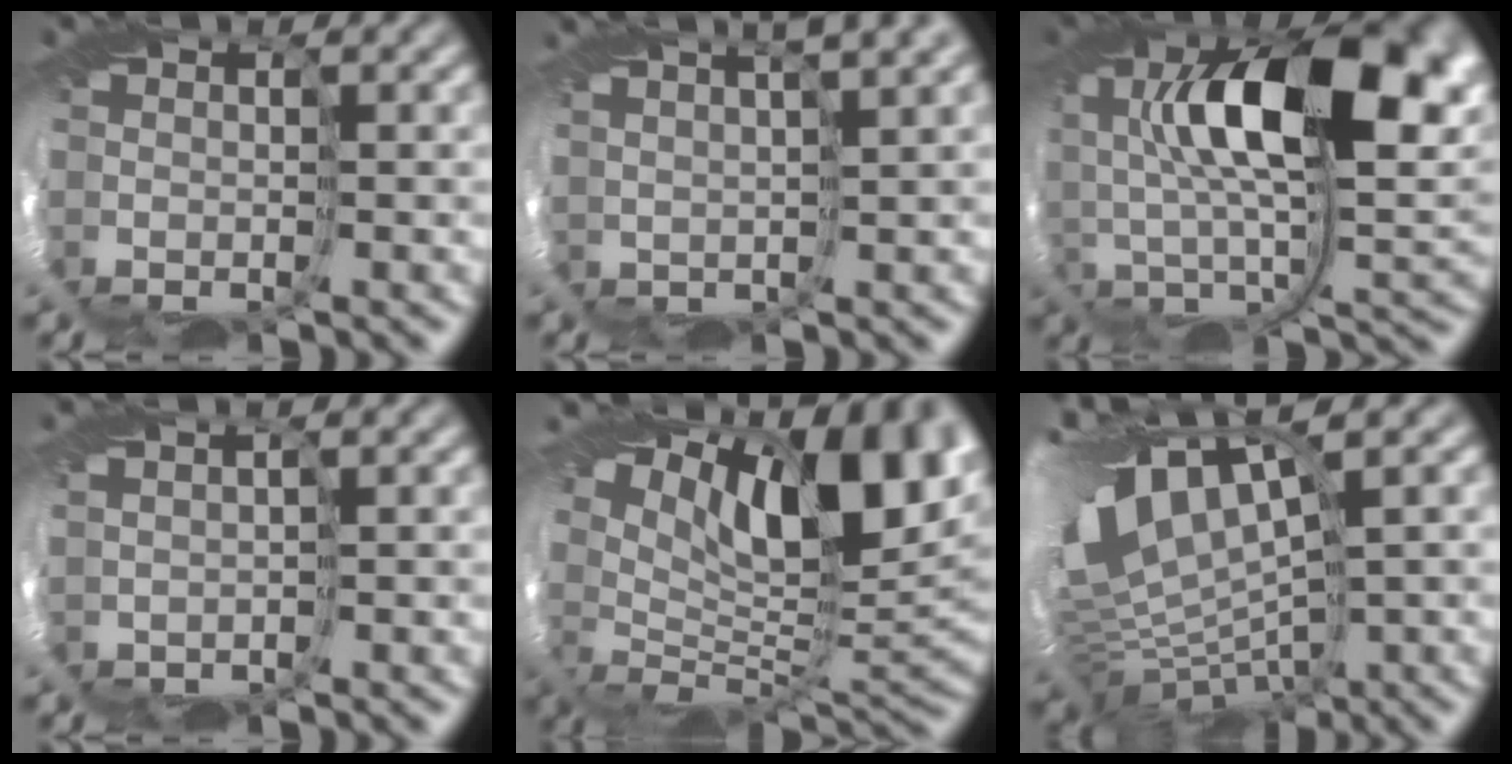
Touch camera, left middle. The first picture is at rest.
{"total": 3.7, "force": [3.1, -1.5, 1.3], "torque": [0.009, 0.031, 0.016]}
{"total": 10.8, "force": [2.4, 3.8, 9.8], "torque": [-0.163, -0.011, 0.038]}
{"total": 2.7, "force": [0.4, -2.0, -1.8], "torque": [0.030, 0.004, 0.012]}
{"total": 10.2, "force": [5.8, 2.5, 8.0], "torque": [-0.110, -0.001, 0.100]}
{"total": 10.6, "force": [1.2, 4.6, 9.4], "torque": [-0.190, -0.015, 0.062]}